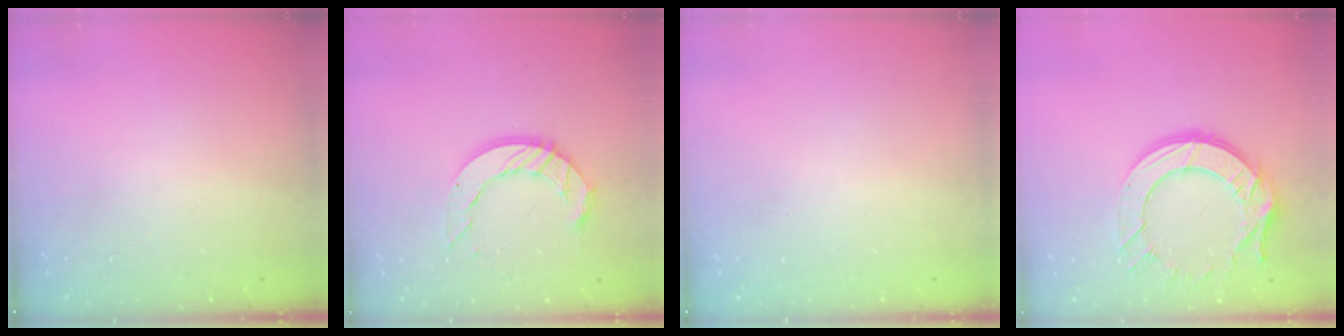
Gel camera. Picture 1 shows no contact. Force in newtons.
{"total": 11.2, "press": 11.1, "slide": 0.9}
{"total": 0.0}
{"total": 14.7, "press": 14.6, "slide": 1.2}